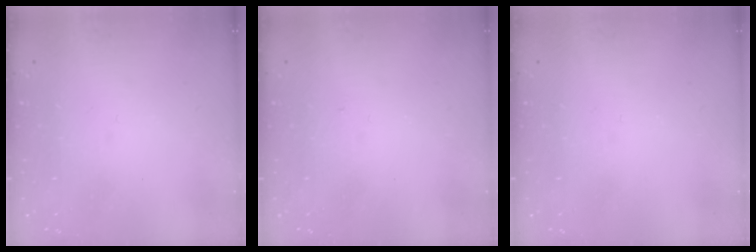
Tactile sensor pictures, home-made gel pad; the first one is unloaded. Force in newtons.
{"total": 3.2, "press": 3.2, "slide": 0.5}
{"total": 0.0}